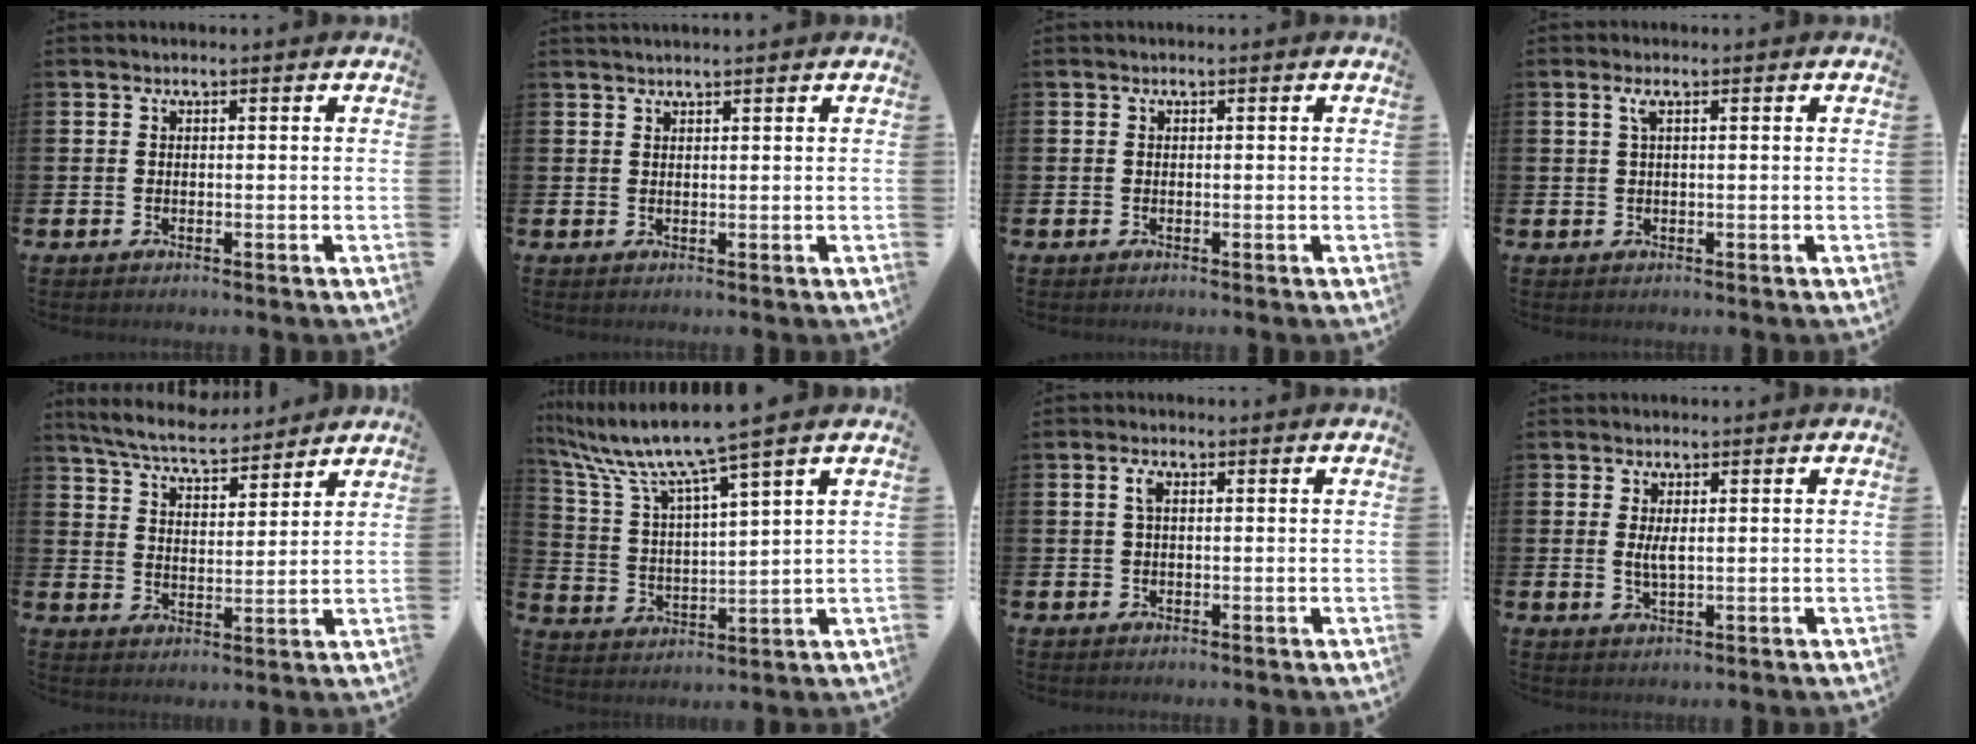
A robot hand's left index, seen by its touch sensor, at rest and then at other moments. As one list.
[{"total": 1.1, "force": [1.1, -0.1, 0.2], "torque": [0.001, -0.002, 0.020]}, {"total": 0.0}, {"total": 1.5, "force": [0.6, 0.3, 1.3], "torque": [-0.027, 0.005, 0.009]}, {"total": 6.9, "force": [6.5, 1.1, 2.2], "torque": [-0.069, -0.031, 0.115]}, {"total": 8.7, "force": [7.6, -0.1, 4.4], "torque": [-0.118, -0.041, 0.124]}, {"total": 2.3, "force": [0.8, 1.0, 2.0], "torque": [-0.042, 0.008, 0.012]}, {"total": 2.3, "force": [0.7, 0.6, 2.0], "torque": [-0.036, 0.000, 0.011]}]